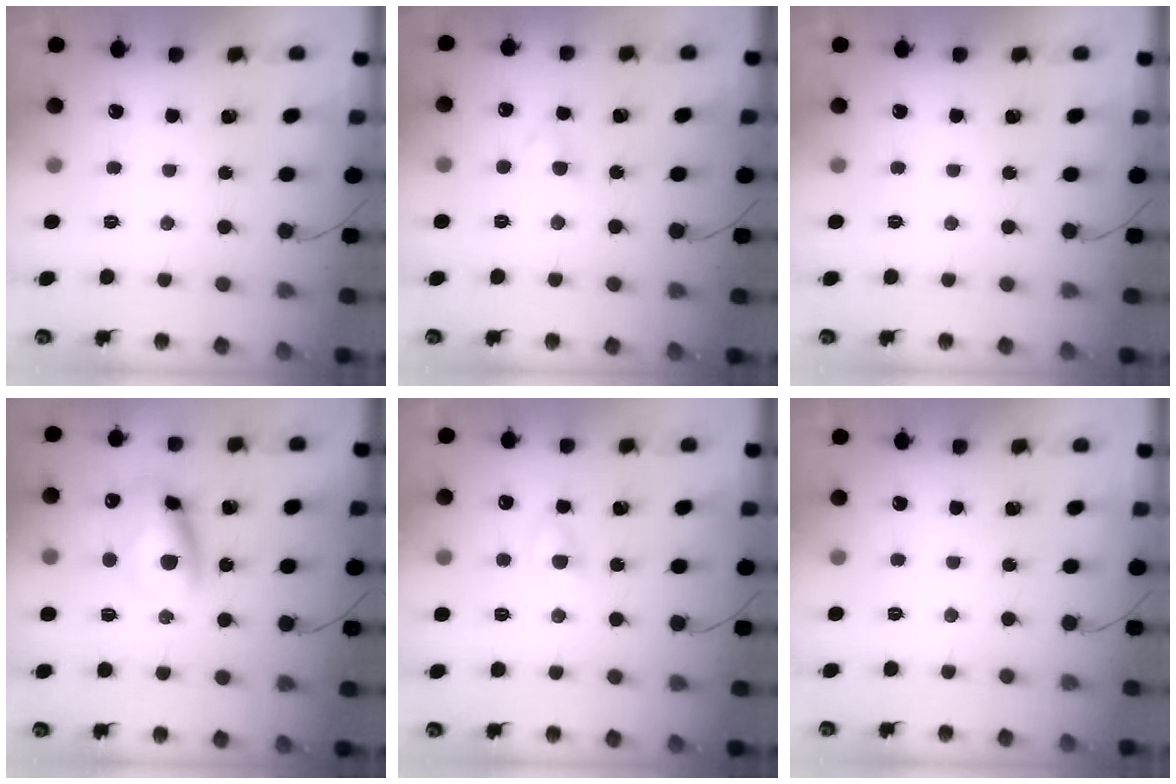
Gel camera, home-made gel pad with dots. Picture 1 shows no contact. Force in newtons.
{"total": 2.2, "press": 2.1, "slide": 0.8}
{"total": 0.0}
{"total": 10.9, "press": 10.7, "slide": 1.9}
{"total": 2.9, "press": 2.8, "slide": 0.9}
{"total": 0.0}